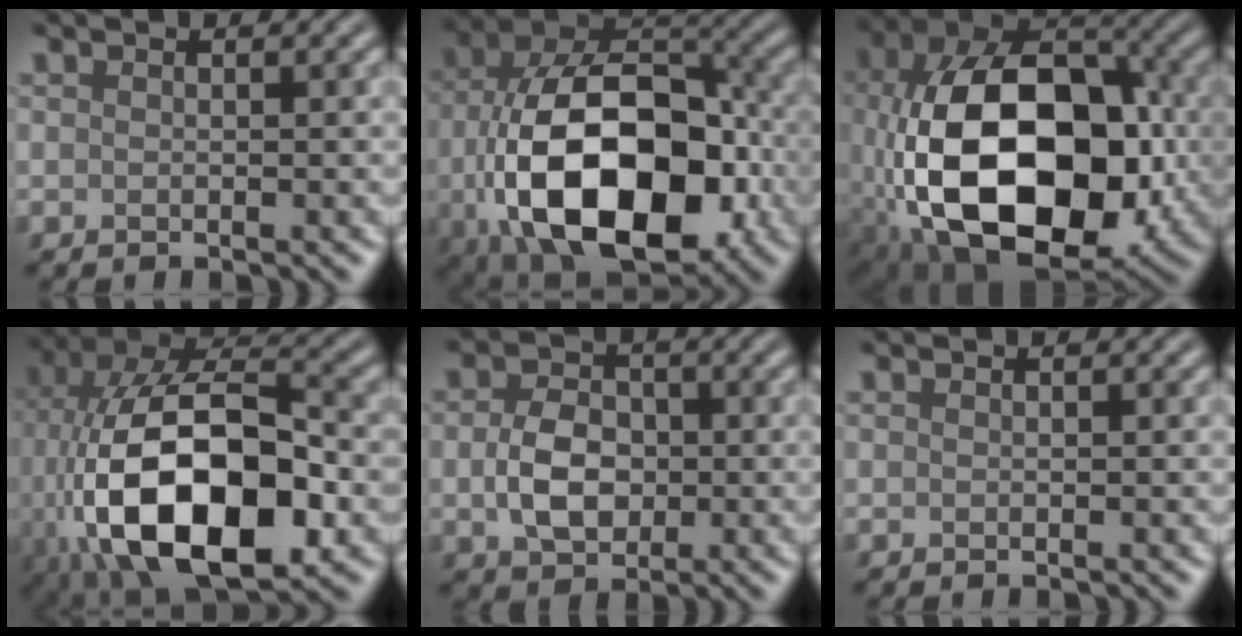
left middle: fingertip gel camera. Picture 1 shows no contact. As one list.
[{"total": 16.4, "force": [-3.8, 9.8, 12.5], "torque": [-0.211, -0.018, -0.060]}, {"total": 16.7, "force": [-3.1, 10.5, 12.6], "torque": [-0.228, -0.010, -0.055]}, {"total": 16.2, "force": [-4.1, 8.6, 13.1], "torque": [-0.241, -0.006, -0.070]}, {"total": 4.4, "force": [-0.3, 3.3, 2.9], "torque": [-0.061, 0.000, -0.008]}, {"total": 0.0}]